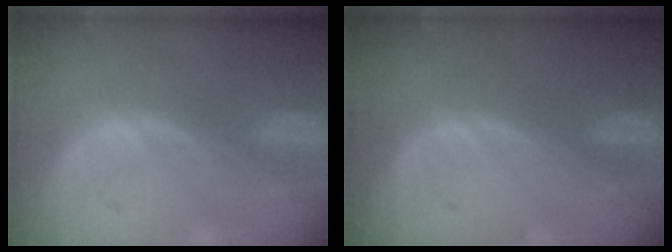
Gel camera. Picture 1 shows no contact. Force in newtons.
{"total": 0.0}